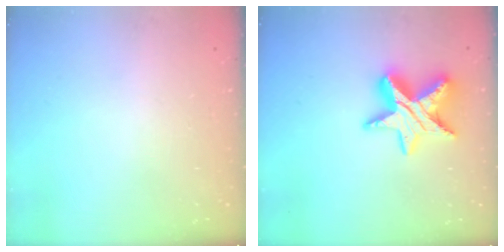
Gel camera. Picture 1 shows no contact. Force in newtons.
{"total": 13.3, "press": 13.2, "slide": 1.1}